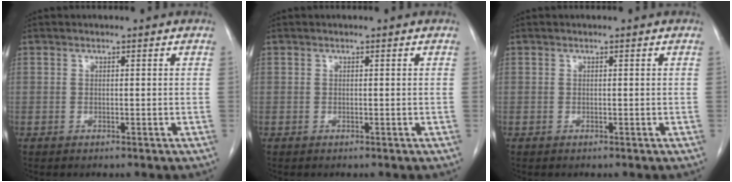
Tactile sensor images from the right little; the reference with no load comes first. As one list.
[{"total": 0.0}, {"total": 0.0}]